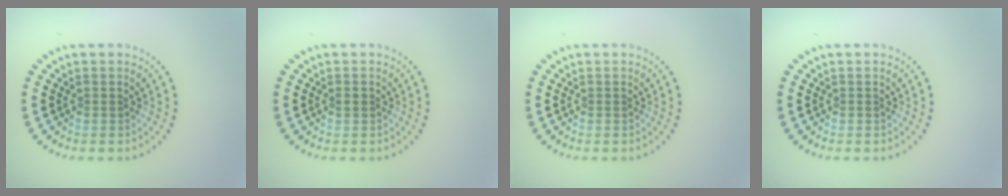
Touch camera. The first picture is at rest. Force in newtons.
{"total": 0.5, "press": 0.5, "slide": 0.0}
{"total": 0.0}
{"total": 0.0}